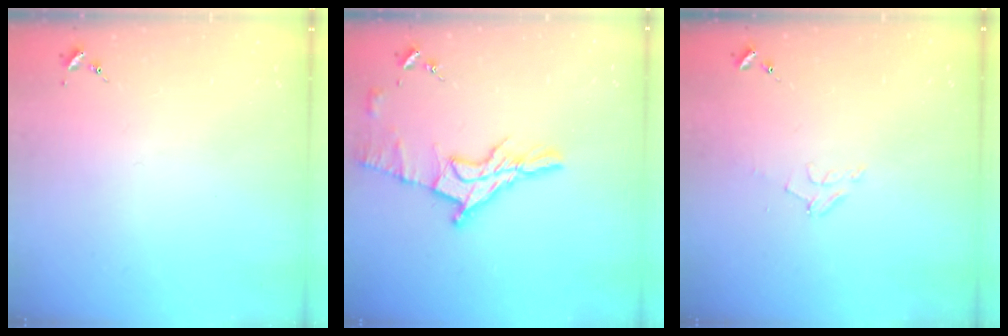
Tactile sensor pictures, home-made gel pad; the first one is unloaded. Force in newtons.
{"total": 12.6, "press": 12.6, "slide": 1.2}
{"total": 5.2, "press": 5.1, "slide": 0.9}